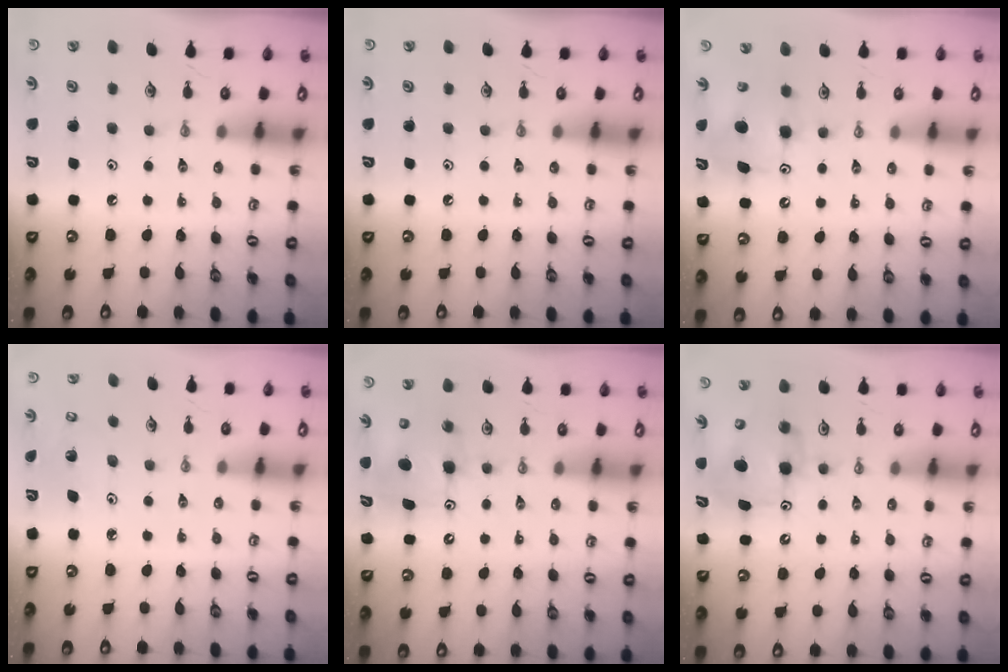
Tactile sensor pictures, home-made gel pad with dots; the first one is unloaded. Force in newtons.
{"total": 0.0}
{"total": 8.0, "press": 7.9, "slide": 0.5}
{"total": 3.0, "press": 3.0, "slide": 0.1}
{"total": 7.9, "press": 7.6, "slide": 2.2}
{"total": 8.2, "press": 8.0, "slide": 1.8}